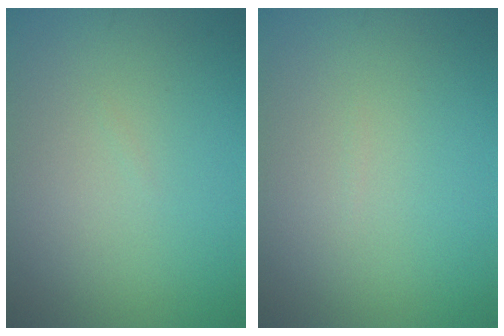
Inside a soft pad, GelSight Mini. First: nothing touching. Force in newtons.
{"total": 0.0}